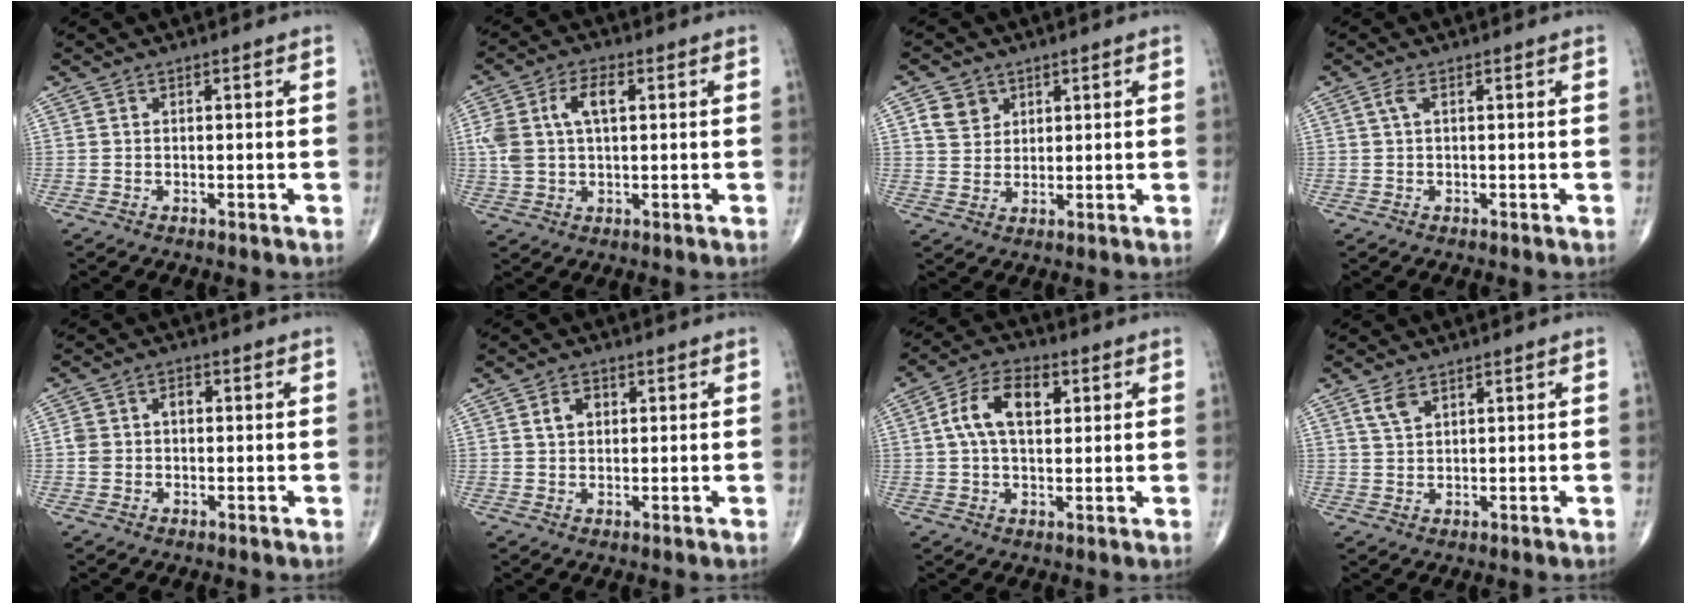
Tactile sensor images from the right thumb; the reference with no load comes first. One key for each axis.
{"total": 8.9, "fx": 2.0, "fy": 4.8, "fz": 7.2, "tx": -0.155, "ty": 0.019, "tz": 0.041}
{"total": 4.8, "fx": 2.3, "fy": 3.9, "fz": 1.6, "tx": -0.014, "ty": -0.011, "tz": 0.044}
{"total": 1.4, "fx": 0.4, "fy": 0.3, "fz": 1.3, "tx": -0.039, "ty": 0.008, "tz": 0.008}
{"total": 4.0, "fx": 0.1, "fy": 3.1, "fz": 2.5, "tx": -0.044, "ty": 0.018, "tz": 0.001}
{"total": 3.5, "fx": 1.1, "fy": 2.5, "fz": 2.1, "tx": -0.028, "ty": 0.003, "tz": 0.018}
{"total": 10.2, "fx": 2.4, "fy": 5.9, "fz": 8.0, "tx": -0.137, "ty": 0.016, "tz": 0.037}
{"total": 2.9, "fx": 1.8, "fy": 1.4, "fz": 1.7, "tx": -0.033, "ty": -0.005, "tz": 0.042}